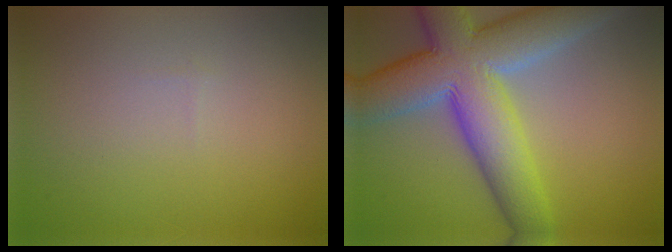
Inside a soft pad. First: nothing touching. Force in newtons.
{"total": 11.8, "press": 11.7, "slide": 0.9}